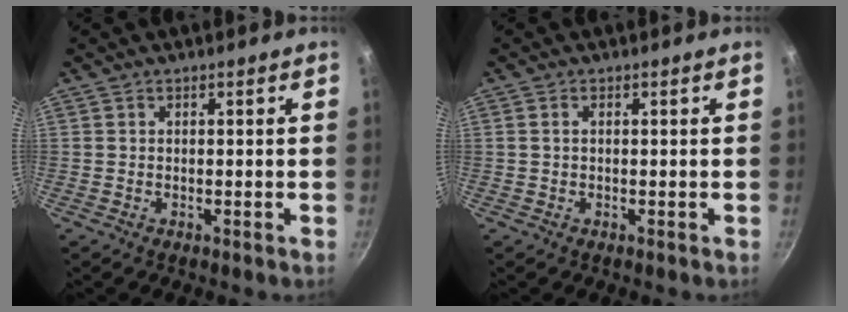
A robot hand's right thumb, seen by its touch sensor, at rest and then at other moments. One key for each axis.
{"total": 1.0, "fx": 0.1, "fy": 0.6, "fz": 0.8, "tx": -0.015, "ty": 0.004, "tz": 0.001}